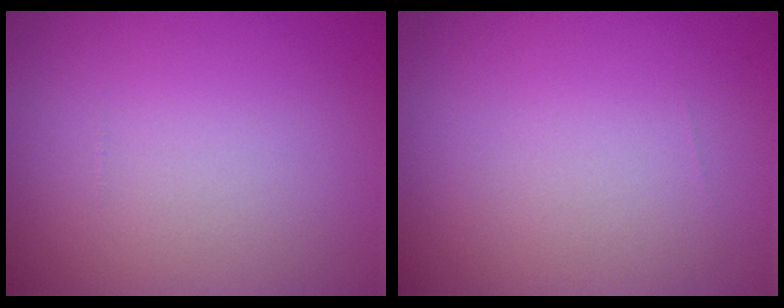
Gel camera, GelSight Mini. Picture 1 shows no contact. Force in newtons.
{"total": 0.0}